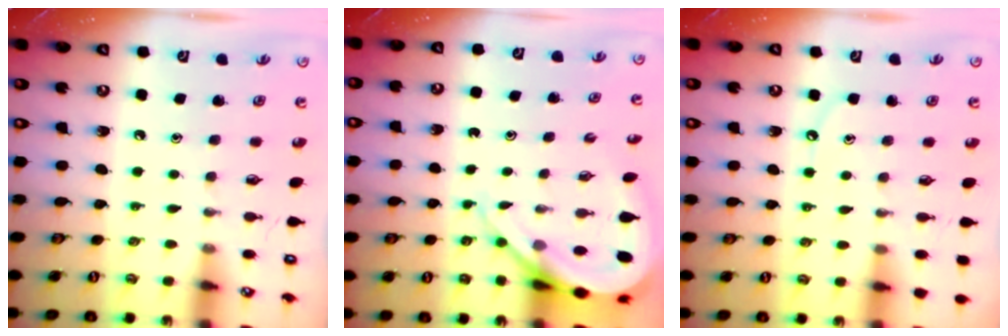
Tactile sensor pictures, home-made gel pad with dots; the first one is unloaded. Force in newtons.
{"total": 9.7, "press": 9.6, "slide": 1.0}
{"total": 3.8, "press": 3.8, "slide": 0.5}